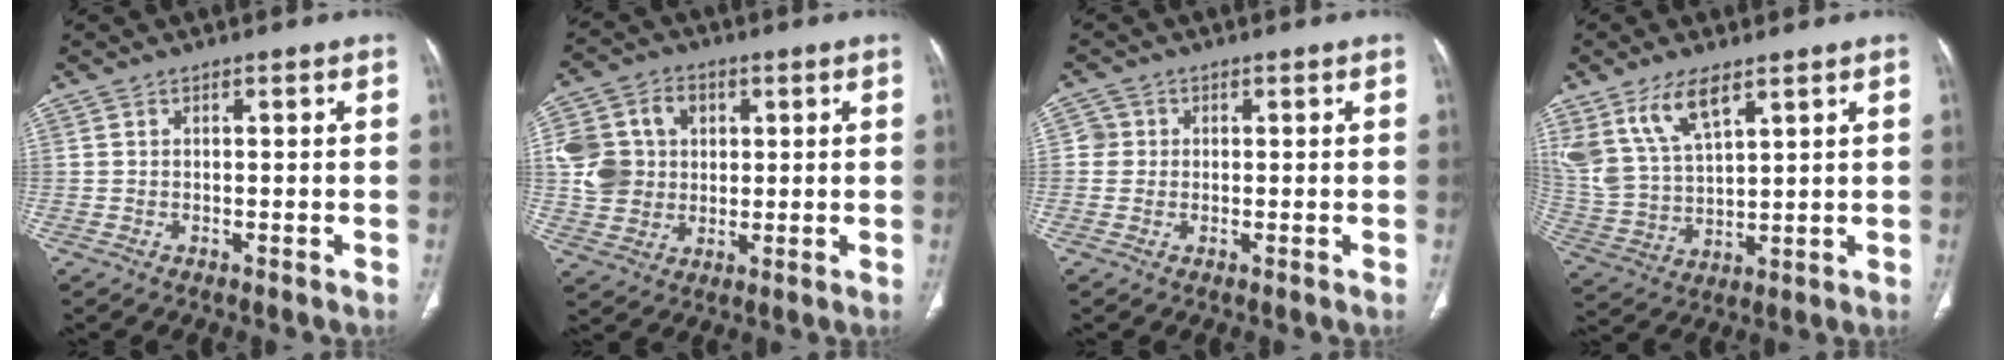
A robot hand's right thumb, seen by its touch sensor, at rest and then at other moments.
{"total": 12.2, "force": [1.8, 10.6, 5.9], "torque": [-0.097, 0.009, 0.036]}
{"total": 2.3, "force": [0.2, 2.3, 0.3], "torque": [0.010, 0.006, -0.001]}
{"total": 12.1, "force": [7.3, 5.3, 8.0], "torque": [-0.156, -0.023, 0.159]}